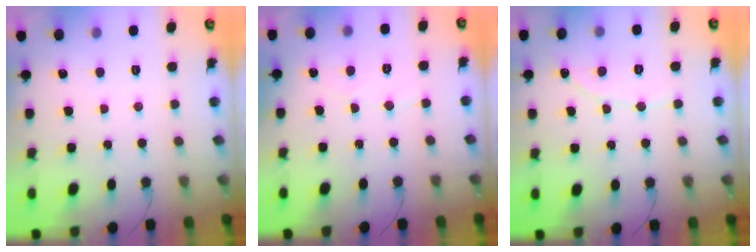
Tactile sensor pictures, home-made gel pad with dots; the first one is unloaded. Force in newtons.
{"total": 2.5, "press": 2.5, "slide": 0.2}
{"total": 2.3, "press": 2.3, "slide": 0.2}